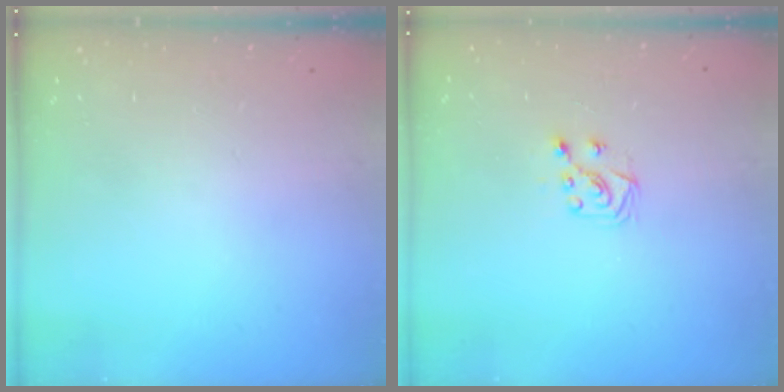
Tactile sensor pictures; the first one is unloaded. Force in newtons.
{"total": 7.3, "press": 7.2, "slide": 0.5}